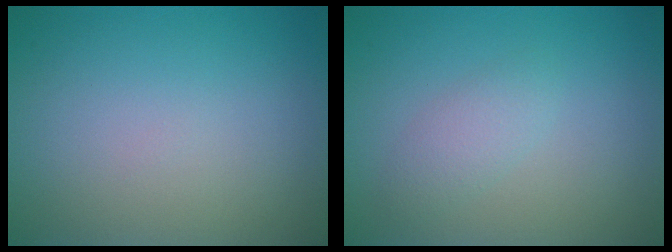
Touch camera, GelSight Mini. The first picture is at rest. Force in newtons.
{"total": 1.7, "press": 1.7, "slide": 0.1}